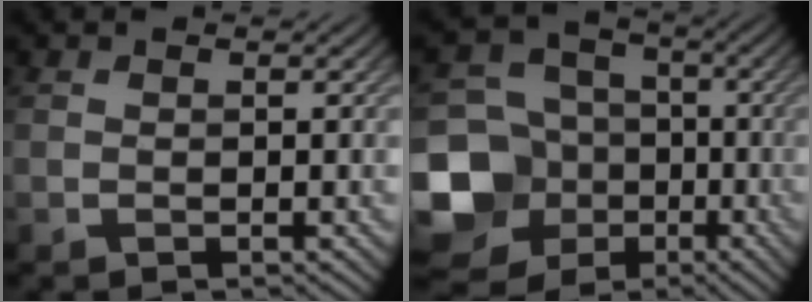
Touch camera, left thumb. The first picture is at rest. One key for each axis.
{"total": 16.4, "fx": -5.4, "fy": 14.4, "fz": 5.9, "tx": -0.203, "ty": -0.028, "tz": -0.107}